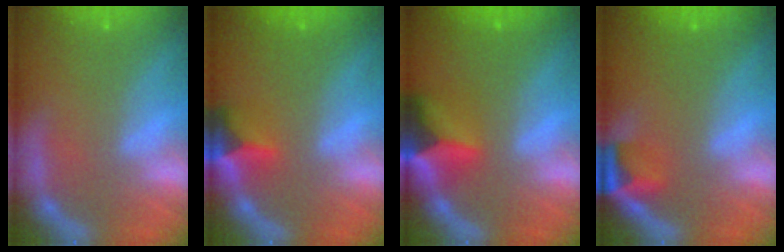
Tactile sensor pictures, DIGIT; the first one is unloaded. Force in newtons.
{"total": 3.4}
{"total": 5.9}
{"total": 2.9}